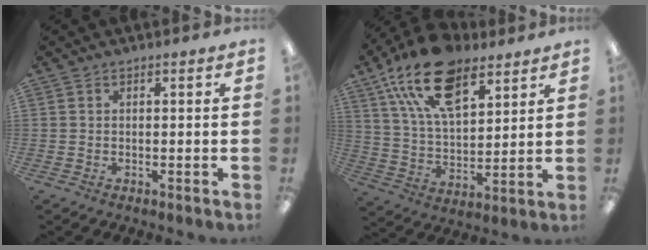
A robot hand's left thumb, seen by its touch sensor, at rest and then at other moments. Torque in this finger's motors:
{"motor_torque": [0.48, 0.63, 1.67, -1.10, 0.43]}